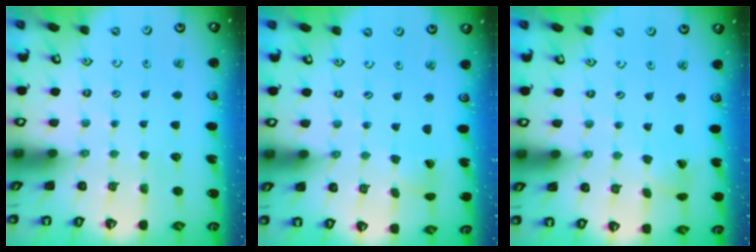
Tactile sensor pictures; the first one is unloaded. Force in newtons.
{"total": 0.6, "press": 0.6, "slide": 0.0}
{"total": 1.2, "press": 1.2, "slide": 0.1}